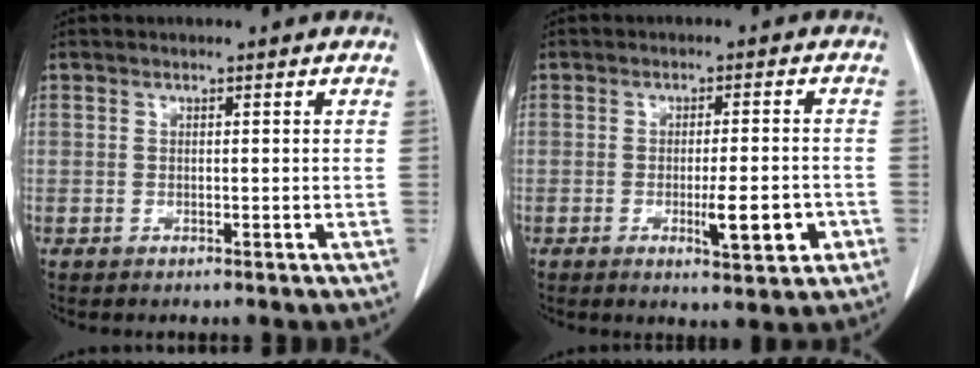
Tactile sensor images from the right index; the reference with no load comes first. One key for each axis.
{"total": 6.3, "fx": -2.1, "fy": 1.1, "fz": 5.8, "tx": -0.085, "ty": -0.005, "tz": -0.023}